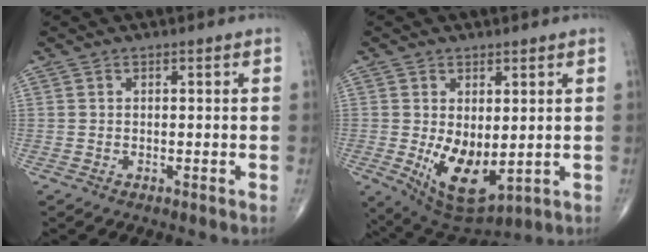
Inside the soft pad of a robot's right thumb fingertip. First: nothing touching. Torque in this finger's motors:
{"motor_torque": [-0.16, 1.04, 0.82, 0.36, 0.36]}